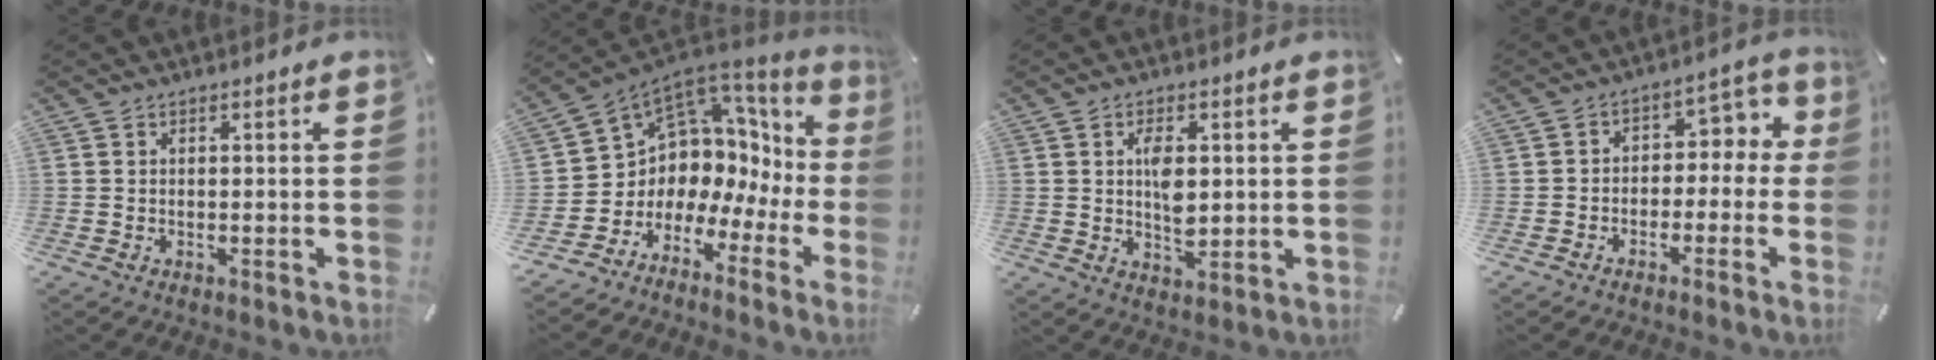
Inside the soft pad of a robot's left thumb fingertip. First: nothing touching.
{"total": 5.8, "force": [2.7, 5.0, -0.8], "torque": [-0.018, -0.075, 0.058]}
{"total": 6.2, "force": [1.0, 3.5, 5.1], "torque": [-0.088, -0.003, 0.009]}
{"total": 6.1, "force": [-1.0, 5.0, 3.3], "torque": [-0.046, 0.016, -0.025]}